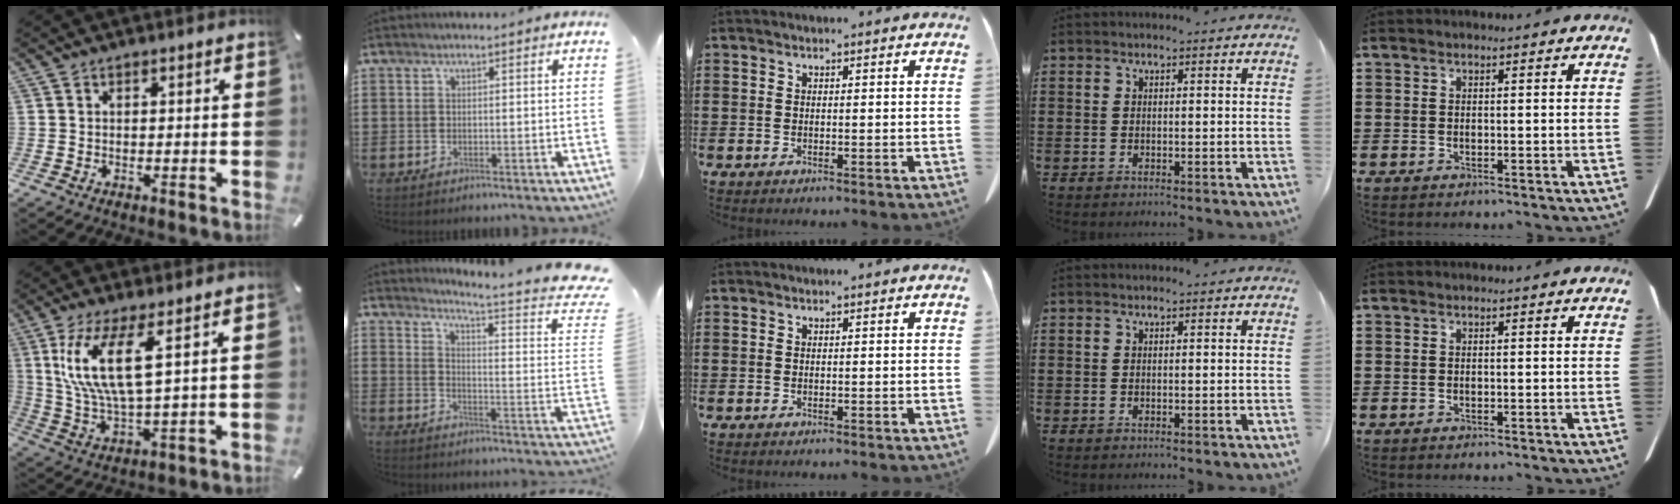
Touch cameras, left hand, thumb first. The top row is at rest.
{"thumb": {"total": 13.1, "force": [4.9, 4.0, 11.4], "torque": [-0.253, -0.004, 0.085]}, "index": {"total": 4.2, "force": [3.0, -0.9, 2.8], "torque": [-0.055, -0.043, 0.038]}}